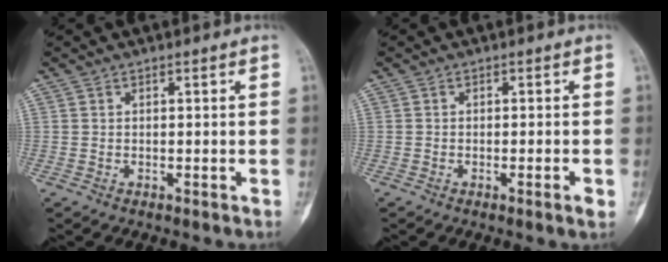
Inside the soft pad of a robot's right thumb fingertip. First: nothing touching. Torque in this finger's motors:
{"motor_torque": [-0.19, -0.02, -0.29, 0.15, -0.02]}